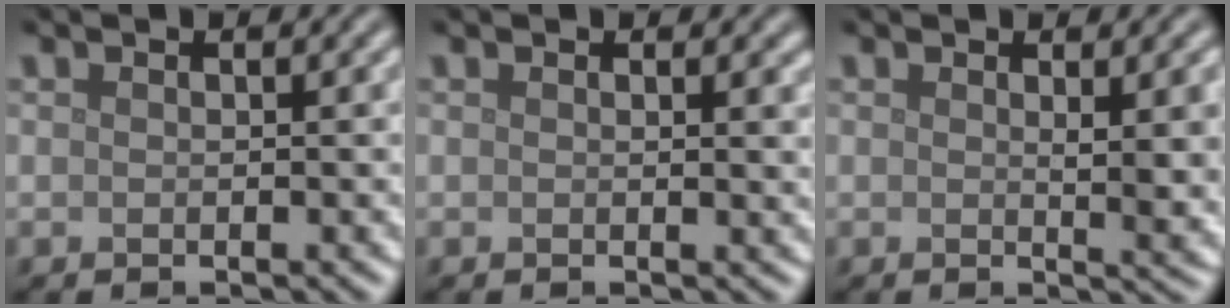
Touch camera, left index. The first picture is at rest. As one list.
[{"total": 1.0, "force": [0.6, 0.3, 0.8], "torque": [-0.006, -0.001, 0.008]}, {"total": 3.6, "force": [0.8, 0.9, 3.4], "torque": [-0.041, -0.002, 0.013]}]